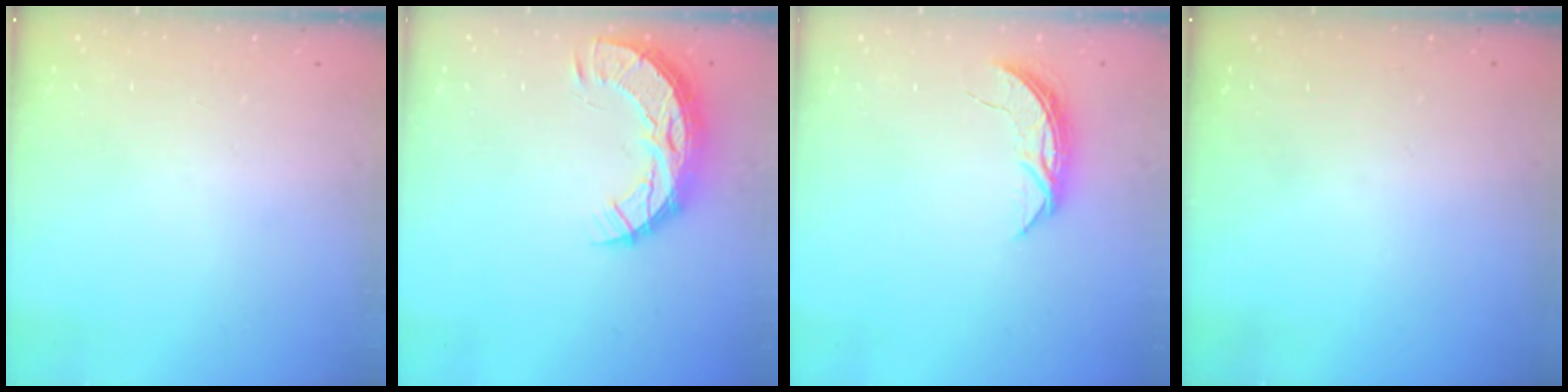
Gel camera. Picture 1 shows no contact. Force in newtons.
{"total": 11.8, "press": 11.8, "slide": 1.0}
{"total": 5.9, "press": 5.8, "slide": 0.5}
{"total": 0.0}